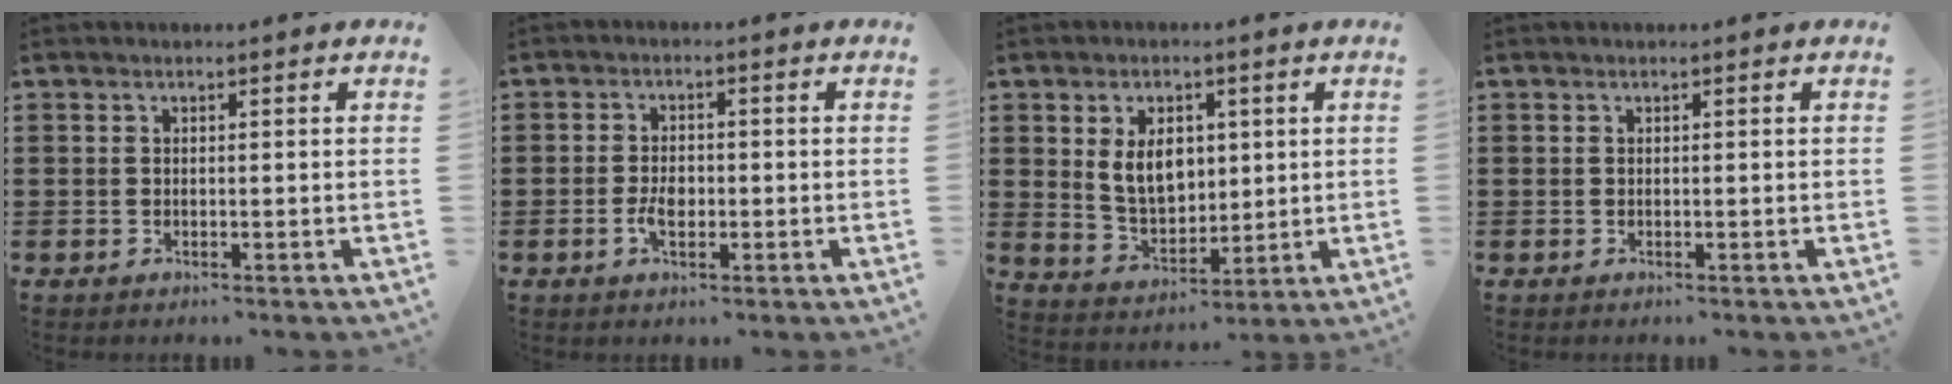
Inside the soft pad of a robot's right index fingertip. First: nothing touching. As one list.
[{"total": 3.0, "force": [-0.7, 1.7, 2.4], "torque": [-0.051, 0.001, -0.015]}, {"total": 7.1, "force": [1.7, 4.8, 5.0], "torque": [-0.094, 0.009, 0.028]}, {"total": 0.0}]